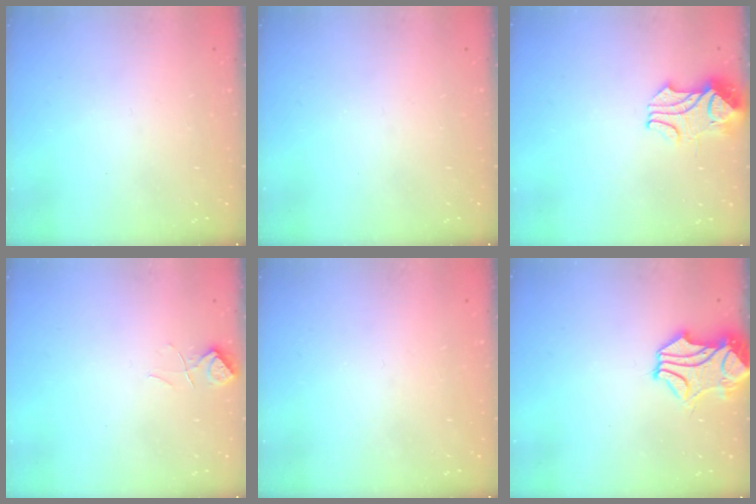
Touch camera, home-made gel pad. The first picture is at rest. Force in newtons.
{"total": 0.0}
{"total": 2.3, "press": 2.2, "slide": 0.8}
{"total": 1.2, "press": 1.0, "slide": 0.6}
{"total": 9.6, "press": 9.6, "slide": 0.4}
{"total": 2.2, "press": 1.8, "slide": 1.3}